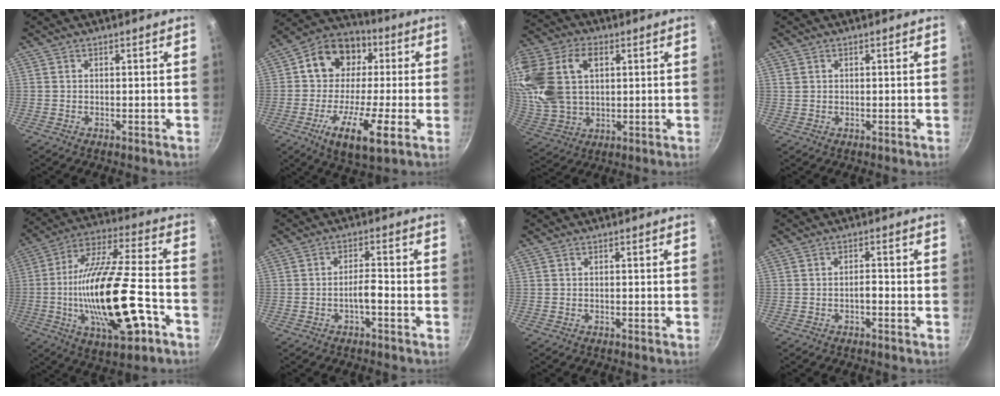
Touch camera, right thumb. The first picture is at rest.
{"total": 18.1, "force": [-1.8, 11.7, 13.6], "torque": [-0.197, 0.045, -0.046]}
{"total": 21.1, "force": [5.7, 14.2, 14.6], "torque": [-0.311, 0.007, 0.112]}
{"total": 1.2, "force": [0.5, 0.9, 0.5], "torque": [-0.009, 0.003, 0.010]}
{"total": 24.3, "force": [-6.8, 8.2, 21.9], "torque": [-0.386, 0.023, -0.115]}
{"total": 3.1, "force": [-1.6, 0.7, 2.5], "torque": [-0.046, 0.020, -0.029]}
{"total": 0.0}
{"total": 1.7, "force": [-0.8, 0.7, 1.3], "torque": [-0.015, 0.013, -0.015]}